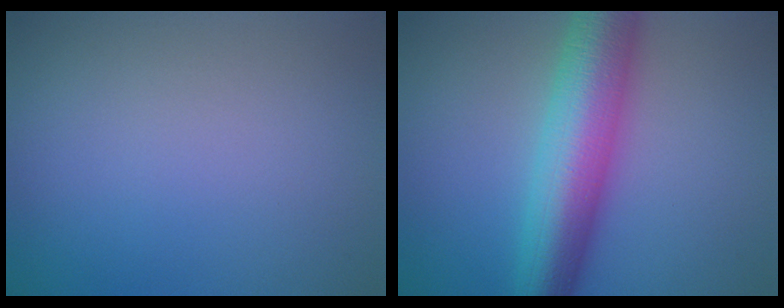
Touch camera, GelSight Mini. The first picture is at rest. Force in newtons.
{"total": 9.1, "press": 9.1, "slide": 0.1}